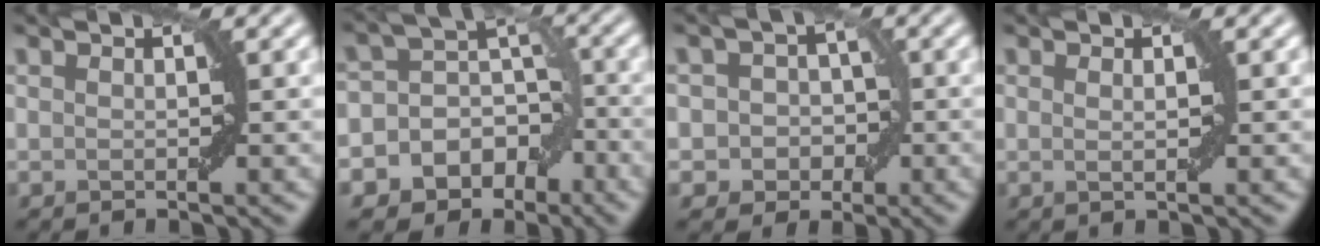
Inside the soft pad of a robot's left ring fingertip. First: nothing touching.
{"total": 10.5, "force": [-5.2, 8.5, 3.1], "torque": [-0.045, 0.005, -0.096]}
{"total": 3.7, "force": [-0.5, 3.5, 1.3], "torque": [0.009, 0.015, -0.025]}
{"total": 0.8, "force": [0.3, 0.1, 0.8], "torque": [-0.014, 0.002, 0.004]}